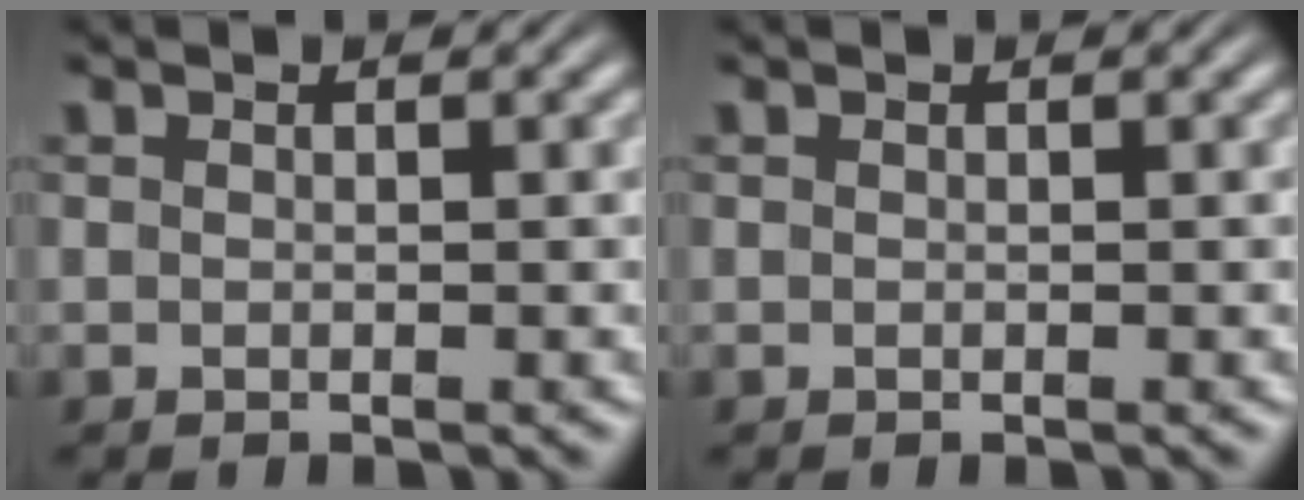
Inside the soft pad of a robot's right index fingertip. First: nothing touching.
{"total": 0.0}